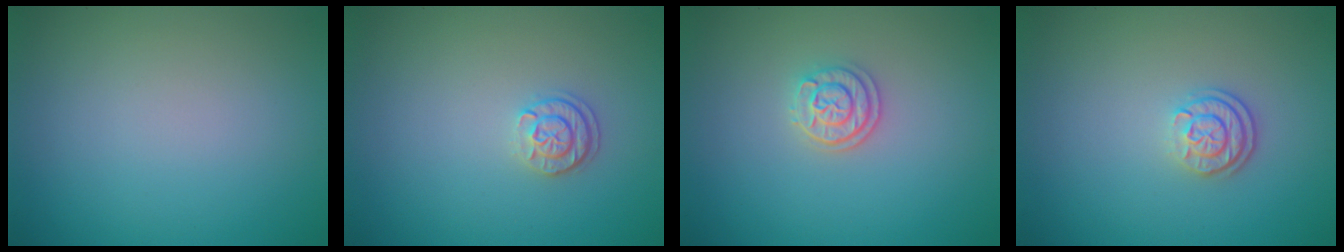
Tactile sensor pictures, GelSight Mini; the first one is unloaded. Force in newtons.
{"total": 1.7, "press": 1.6, "slide": 0.7}
{"total": 2.2, "press": 2.1, "slide": 0.9}
{"total": 2.5, "press": 2.0, "slide": 1.5}